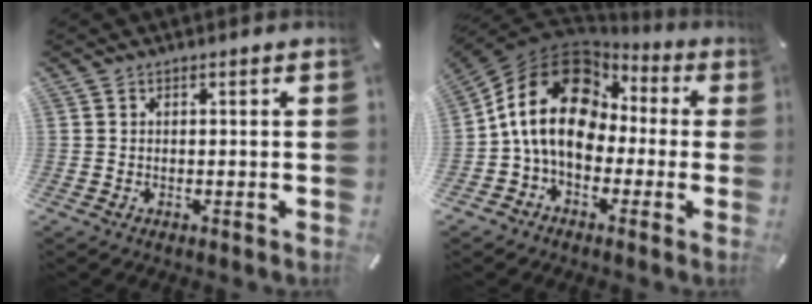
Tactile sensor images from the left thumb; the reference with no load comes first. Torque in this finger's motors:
{"motor_torque": [1.13, 1.99, 1.77, -1.00, 0.84]}